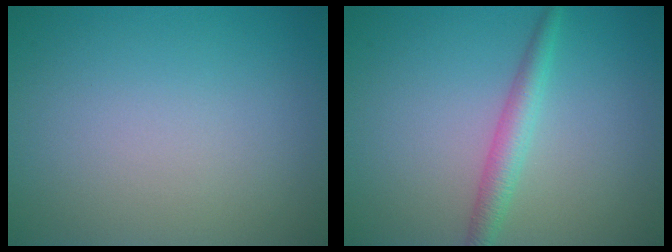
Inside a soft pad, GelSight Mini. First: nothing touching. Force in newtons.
{"total": 2.4, "press": 2.4, "slide": 0.0}